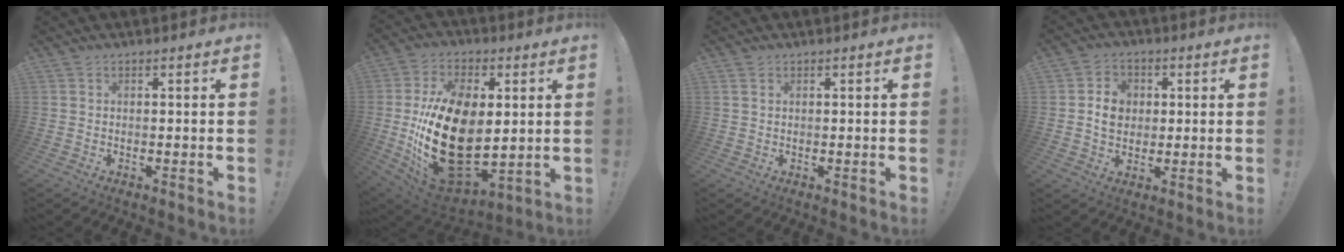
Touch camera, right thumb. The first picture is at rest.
{"total": 28.3, "force": [-0.4, 17.5, 22.2], "torque": [-0.448, -0.011, 0.010]}
{"total": 1.2, "force": [0.6, 0.7, 0.7], "torque": [-0.021, 0.005, 0.014]}
{"total": 8.1, "force": [0.9, 7.1, 3.9], "torque": [-0.044, 0.004, 0.018]}